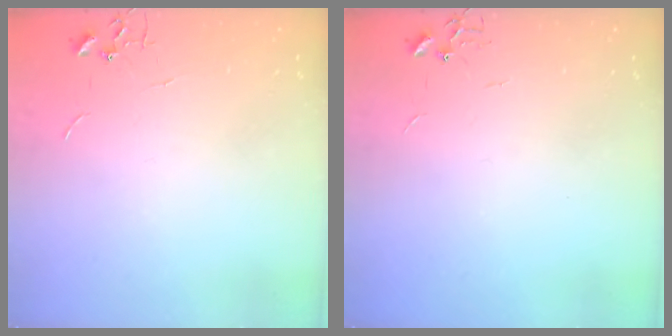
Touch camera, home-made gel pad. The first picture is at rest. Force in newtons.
{"total": 0.0}